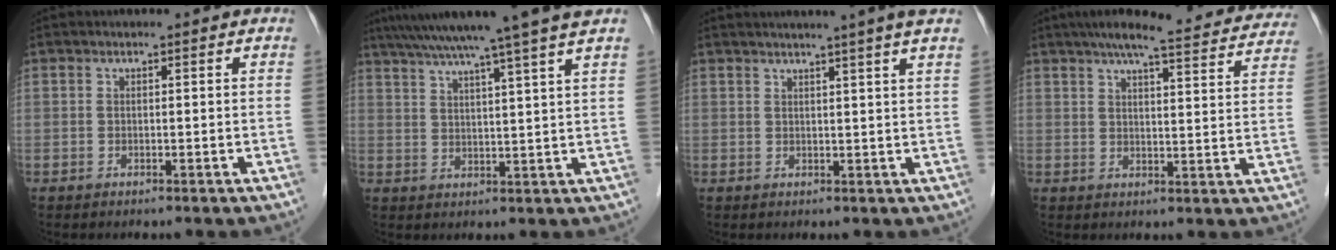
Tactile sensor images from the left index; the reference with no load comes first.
{"total": 14.1, "force": [11.4, -2.2, 7.9], "torque": [-0.131, 0.005, 0.159]}
{"total": 6.3, "force": [5.0, -1.5, 3.6], "torque": [-0.045, 0.012, 0.054]}
{"total": 22.1, "force": [19.8, 3.0, 9.4], "torque": [-0.131, 0.001, 0.236]}